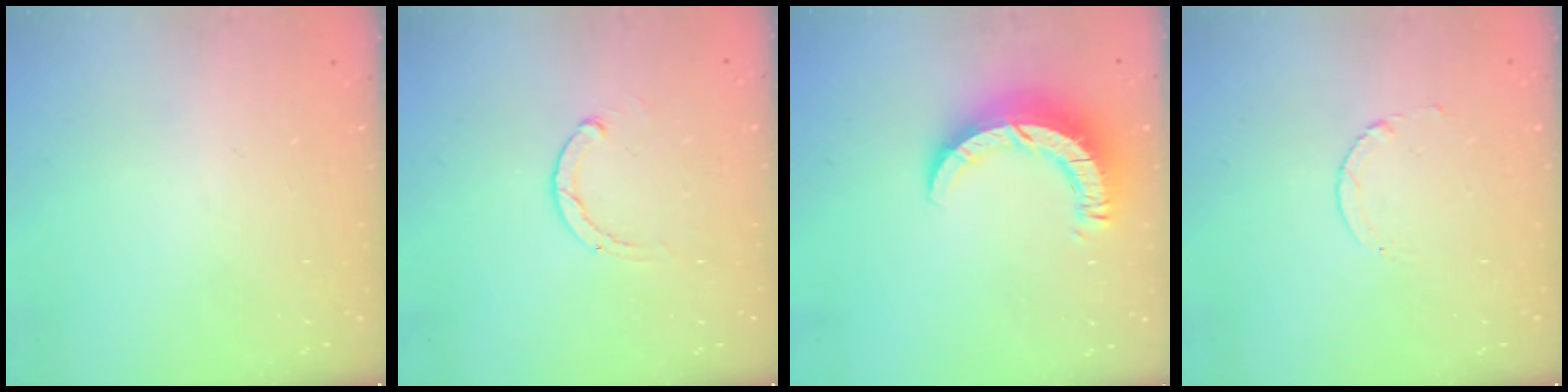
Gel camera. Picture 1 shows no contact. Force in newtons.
{"total": 1.1, "press": 1.0, "slide": 0.3}
{"total": 9.9, "press": 9.8, "slide": 1.0}
{"total": 2.3, "press": 2.3, "slide": 0.3}